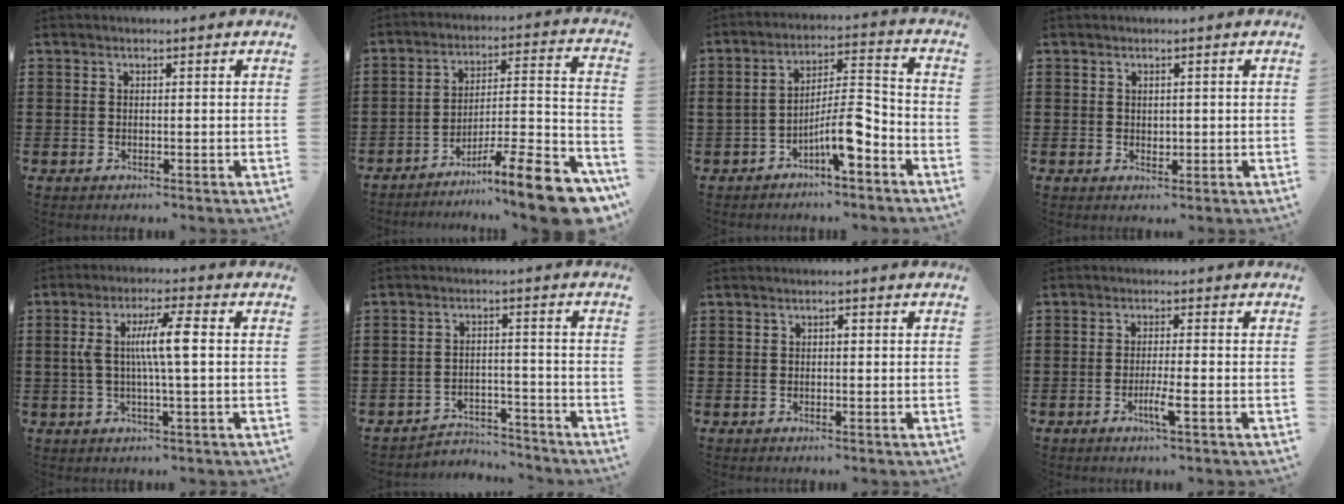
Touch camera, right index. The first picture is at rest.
{"total": 12.2, "force": [-9.2, 0.7, 8.0], "torque": [-0.102, 0.020, -0.171]}
{"total": 9.0, "force": [-4.9, 2.5, 7.1], "torque": [-0.128, 0.009, -0.090]}
{"total": 1.0, "force": [0.2, 0.8, 0.5], "torque": [-0.011, 0.006, 0.004]}
{"total": 7.4, "force": [0.5, 0.9, 7.3], "torque": [-0.144, -0.002, 0.000]}
{"total": 3.9, "force": [-3.8, 0.8, 0.3], "torque": [-0.010, 0.006, -0.079]}
{"total": 0.8, "force": [0.1, 0.4, 0.7], "torque": [-0.014, 0.003, 0.000]}
{"total": 3.7, "force": [-1.6, 0.0, 3.3], "torque": [-0.061, -0.011, -0.030]}